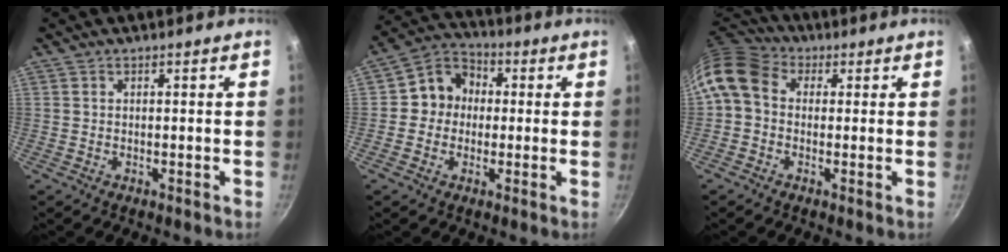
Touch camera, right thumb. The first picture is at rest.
{"total": 8.6, "force": [0.1, 7.8, 3.6], "torque": [-0.020, 0.024, -0.019]}
{"total": 9.9, "force": [1.1, 7.8, 5.9], "torque": [-0.105, 0.024, 0.000]}